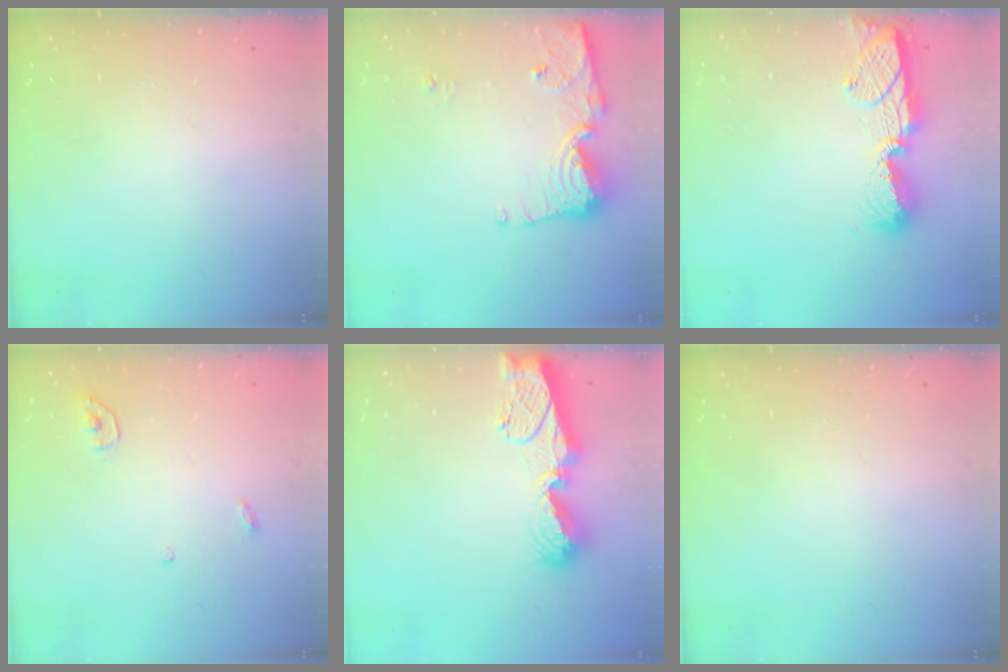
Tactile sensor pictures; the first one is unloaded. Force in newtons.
{"total": 11.7, "press": 11.6, "slide": 1.1}
{"total": 11.5, "press": 11.5, "slide": 0.7}
{"total": 3.5, "press": 3.5, "slide": 0.3}
{"total": 11.5, "press": 11.4, "slide": 1.4}
{"total": 0.0}